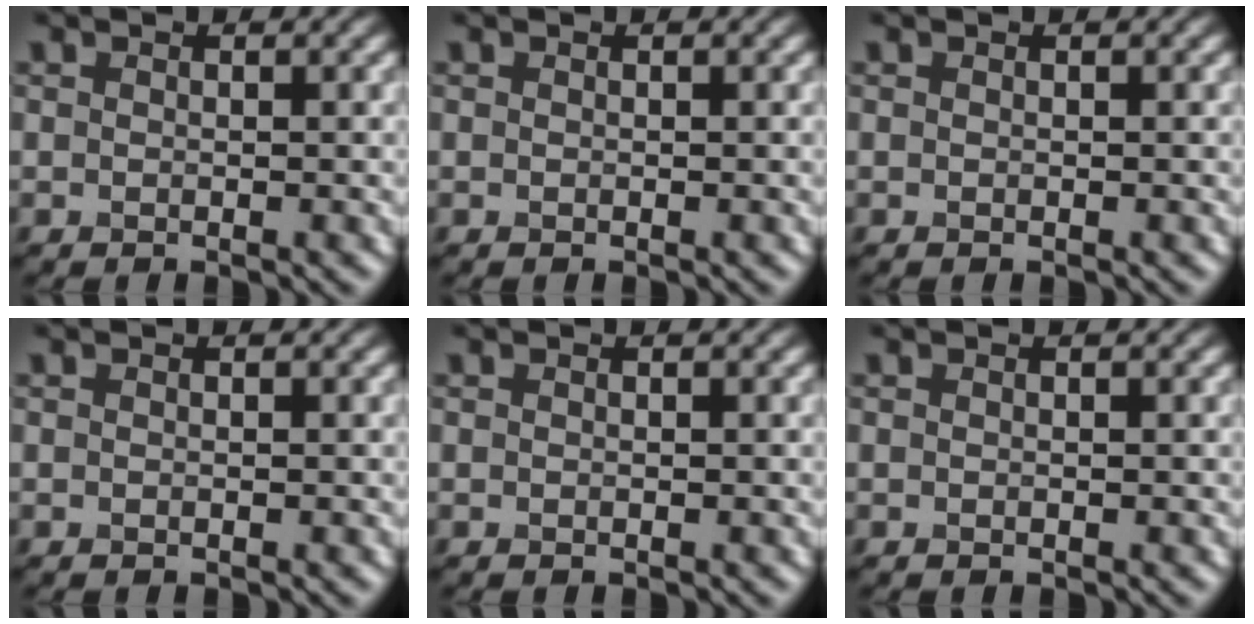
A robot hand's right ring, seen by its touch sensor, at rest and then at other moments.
{"total": 0.0}
{"total": 0.0}
{"total": 0.0}
{"total": 0.0}
{"total": 0.0}